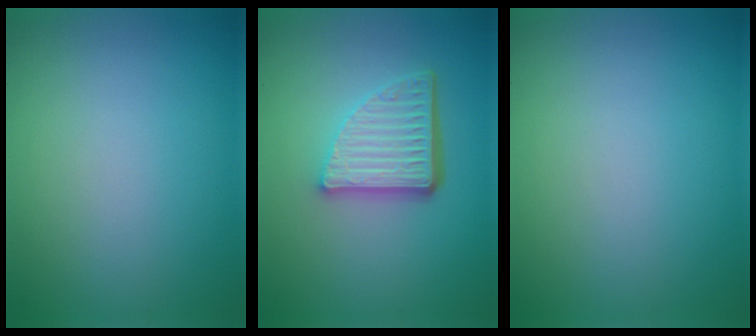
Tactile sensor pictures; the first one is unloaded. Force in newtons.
{"total": 5.7, "press": 3.8, "slide": 4.2}
{"total": 0.0}